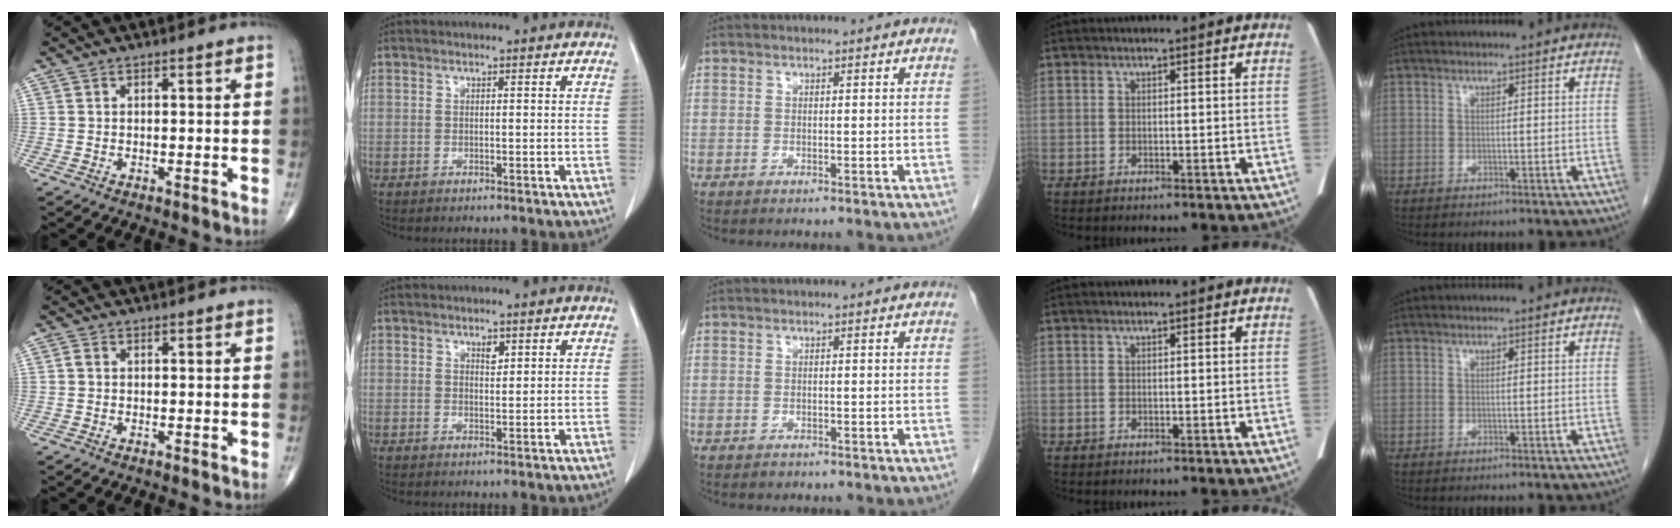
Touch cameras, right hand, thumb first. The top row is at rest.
{"thumb": {"total": 0.9, "force": [0.0, 0.7, 0.5], "torque": [-0.007, 0.001, -0.003]}, "index": {"total": 1.4, "force": [0.8, 0.6, 0.9], "torque": [-0.011, -0.004, 0.013]}, "middle": {"total": 0.6, "force": [-0.5, 0.4, 0.1], "torque": [-0.004, 0.001, -0.007]}}